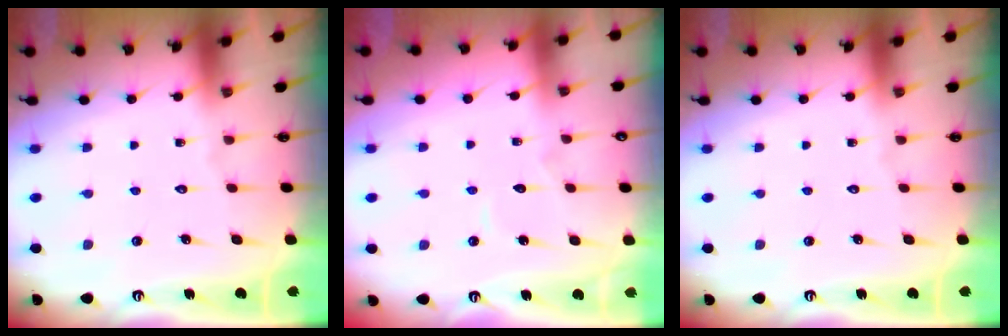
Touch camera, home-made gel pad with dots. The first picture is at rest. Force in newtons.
{"total": 5.0, "press": 4.9, "slide": 0.4}
{"total": 0.0}